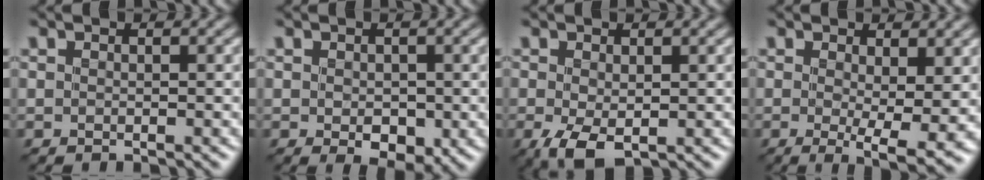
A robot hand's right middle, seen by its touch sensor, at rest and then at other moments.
{"total": 2.7, "force": [-0.3, 1.6, 2.2], "torque": [-0.037, -0.005, 0.000]}
{"total": 3.1, "force": [-0.8, 1.6, 2.6], "torque": [-0.063, -0.010, -0.013]}
{"total": 5.5, "force": [0.3, 1.3, 5.4], "torque": [-0.079, -0.019, 0.008]}